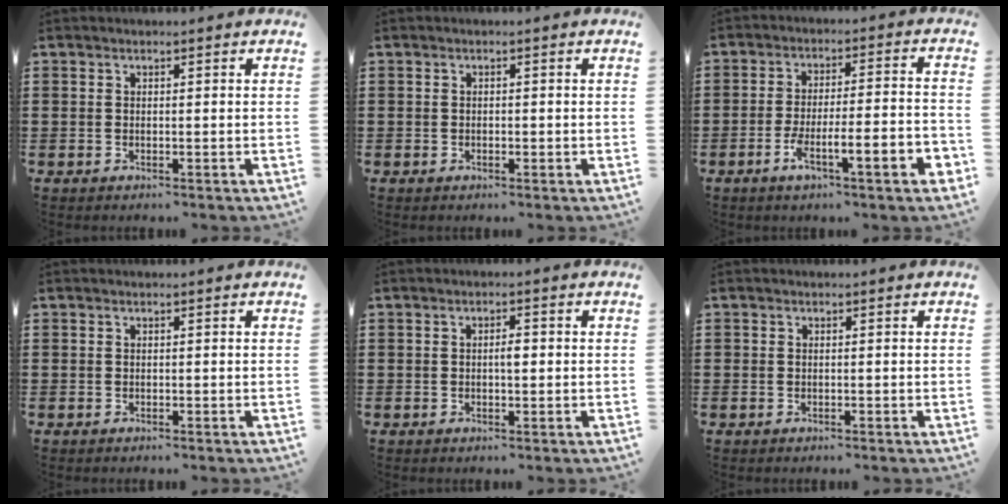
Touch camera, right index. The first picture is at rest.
{"total": 0.5, "force": [-0.1, 0.3, 0.4], "torque": [-0.009, -0.001, -0.002]}
{"total": 7.9, "force": [-4.2, 1.0, 6.6], "torque": [-0.122, -0.005, -0.081]}
{"total": 0.0}
{"total": 1.9, "force": [0.0, 0.7, 1.8], "torque": [-0.034, 0.002, -0.002]}
{"total": 0.0}